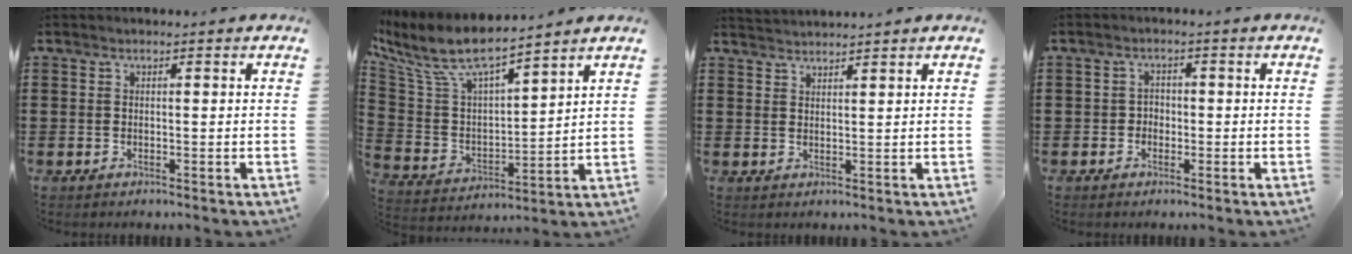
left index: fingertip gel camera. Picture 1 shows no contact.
{"total": 9.4, "force": [7.7, 2.1, 5.1], "torque": [-0.131, -0.043, 0.132]}
{"total": 1.8, "force": [1.7, -0.2, -0.3], "torque": [0.000, 0.001, 0.035]}
{"total": 1.7, "force": [-0.7, 1.5, 0.3], "torque": [-0.011, 0.004, -0.018]}